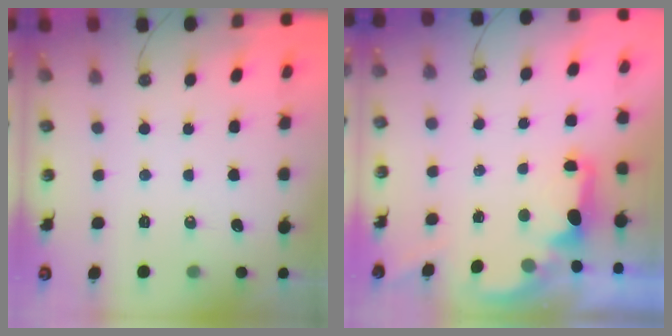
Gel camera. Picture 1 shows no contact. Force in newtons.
{"total": 1.7, "press": 1.5, "slide": 0.7}